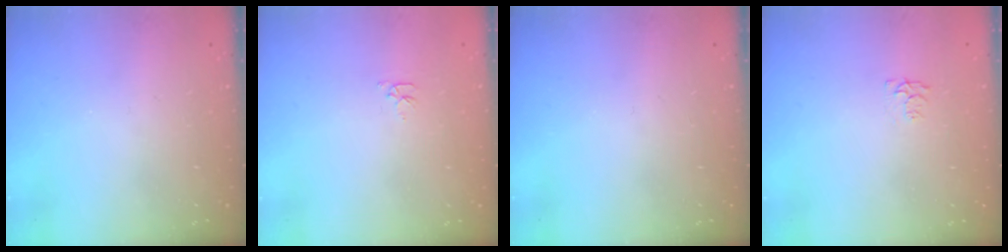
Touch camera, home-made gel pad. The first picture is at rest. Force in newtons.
{"total": 3.1, "press": 3.1, "slide": 0.3}
{"total": 0.0}
{"total": 4.5, "press": 4.4, "slide": 0.6}